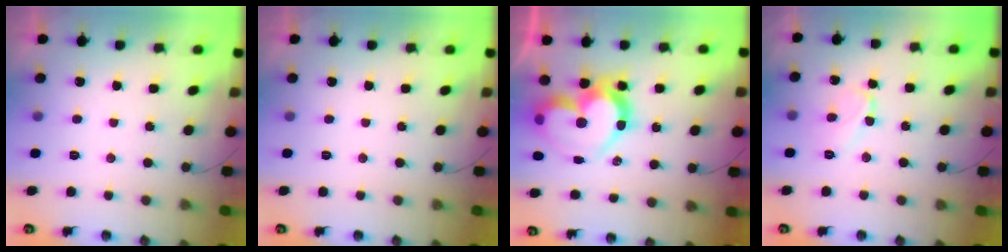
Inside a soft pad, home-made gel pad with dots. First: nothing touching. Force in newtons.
{"total": 0.0}
{"total": 20.1, "press": 20.0, "slide": 1.8}
{"total": 7.2, "press": 7.2, "slide": 0.7}